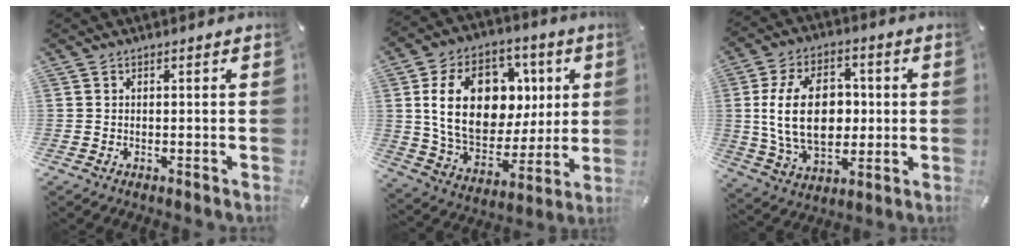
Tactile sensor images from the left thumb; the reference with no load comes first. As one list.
[{"total": 21.6, "force": [4.5, 15.6, 14.4], "torque": [-0.268, -0.005, 0.081]}, {"total": 18.4, "force": [1.0, 12.5, 13.5], "torque": [-0.273, 0.005, 0.017]}]